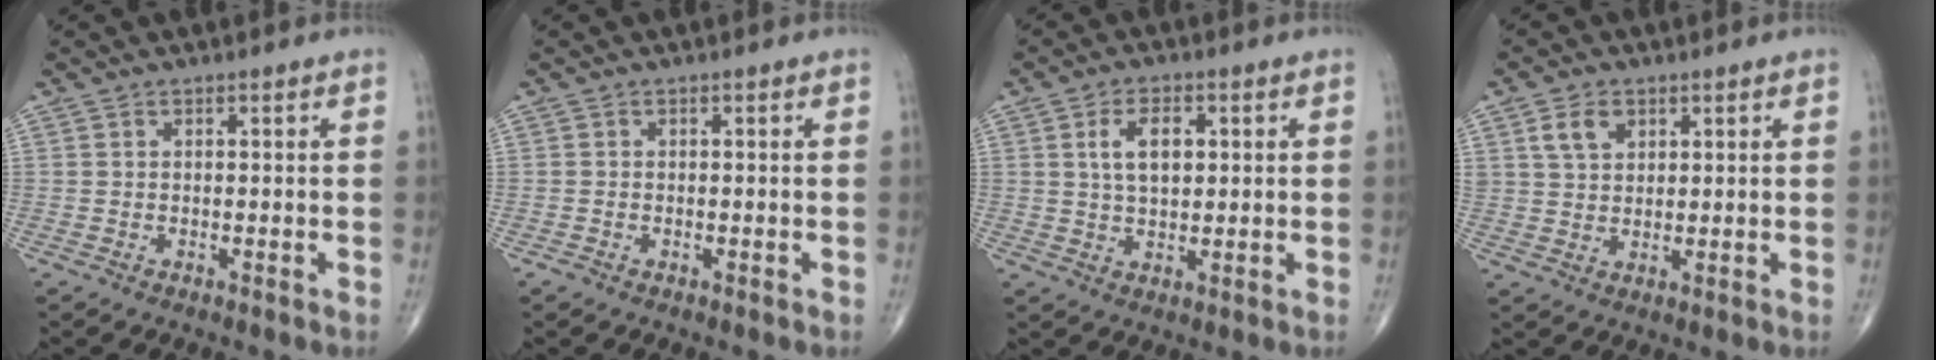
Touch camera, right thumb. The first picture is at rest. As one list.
[{"total": 0.7, "force": [-0.4, 0.5, 0.3], "torque": [-0.008, 0.000, -0.009]}, {"total": 6.6, "force": [1.6, 3.7, 5.2], "torque": [-0.081, -0.001, 0.027]}, {"total": 5.0, "force": [2.3, 3.4, 2.8], "torque": [-0.035, -0.007, 0.044]}]